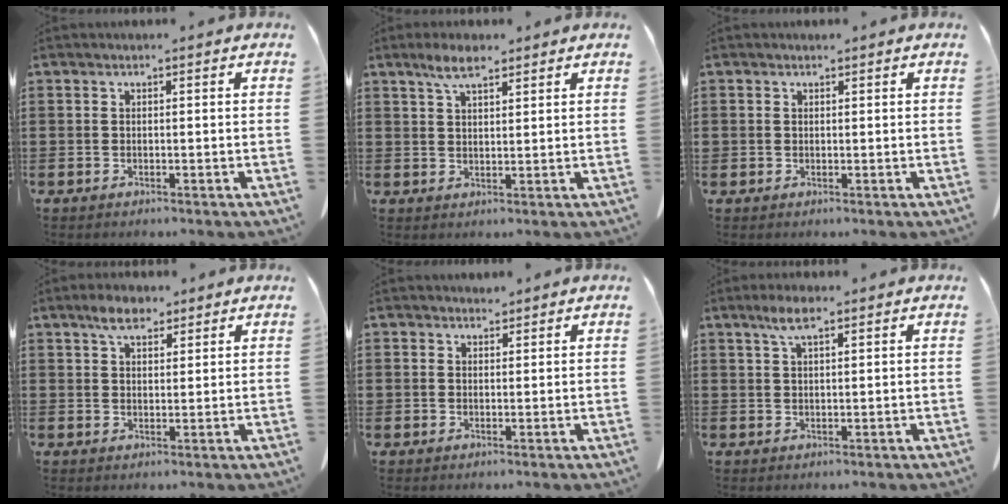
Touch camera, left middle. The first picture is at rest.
{"total": 4.6, "force": [3.1, 1.3, 3.2], "torque": [-0.069, 0.005, 0.056]}
{"total": 0.9, "force": [0.6, 0.6, 0.0], "torque": [-0.004, 0.000, 0.013]}
{"total": 4.4, "force": [3.3, 1.8, 2.3], "torque": [-0.045, 0.003, 0.060]}
{"total": 1.6, "force": [1.4, 0.7, 0.0], "torque": [-0.005, 0.003, 0.029]}
{"total": 4.1, "force": [2.3, 1.0, 3.3], "torque": [-0.069, 0.004, 0.040]}